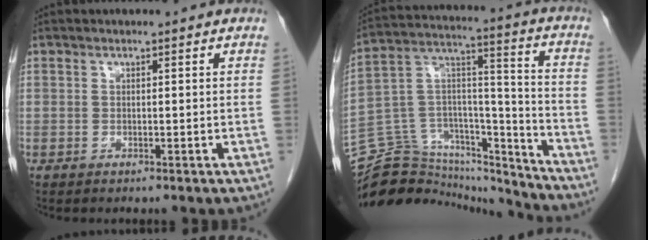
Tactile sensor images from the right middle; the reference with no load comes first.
{"total": 23.7, "force": [-22.2, 6.5, 5.3], "torque": [-0.127, 0.053, -0.351]}